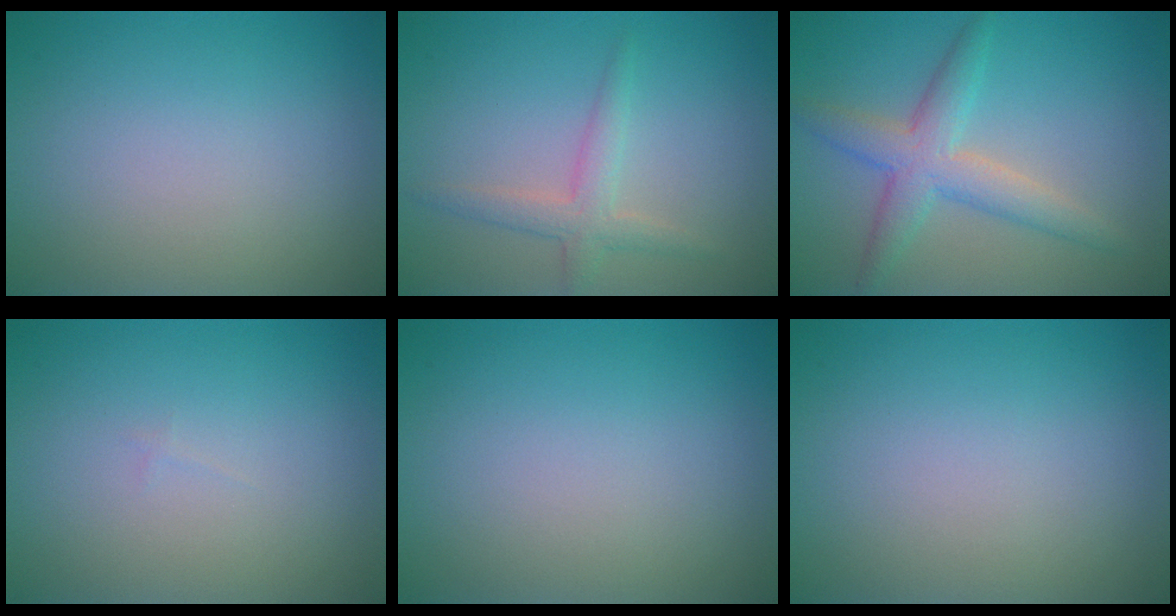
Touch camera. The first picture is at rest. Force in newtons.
{"total": 2.4, "press": 2.4, "slide": 0.1}
{"total": 4.3, "press": 4.3, "slide": 0.3}
{"total": 0.0}
{"total": 0.0}
{"total": 0.0}